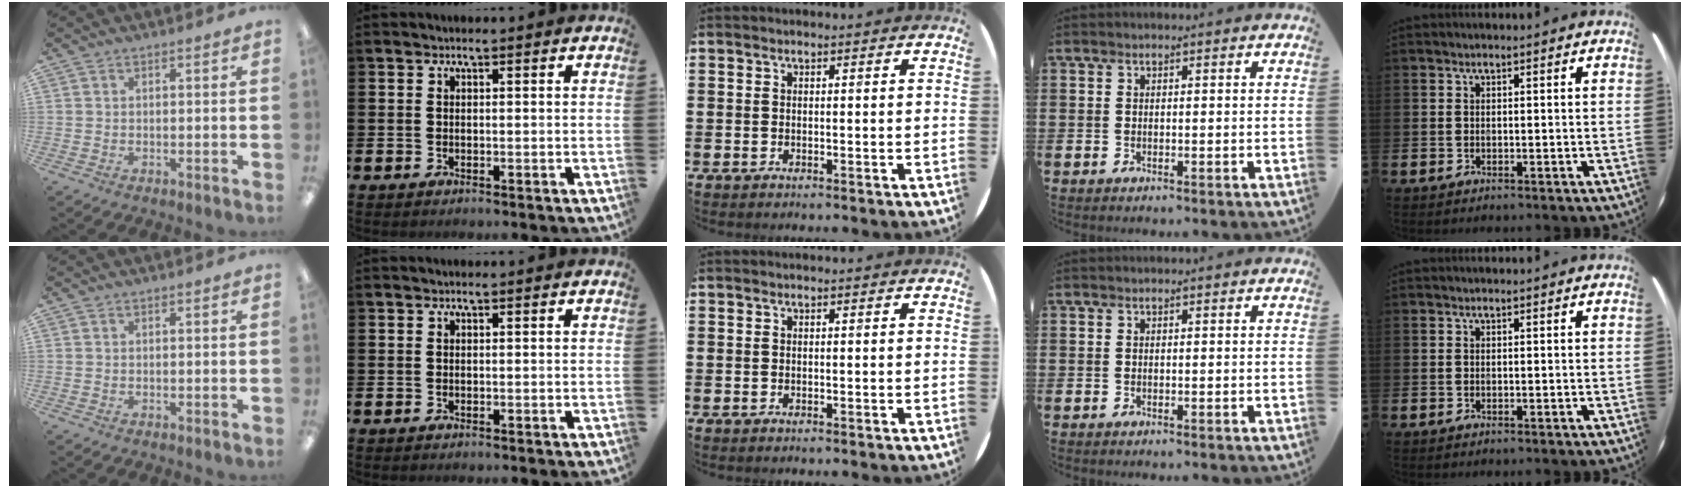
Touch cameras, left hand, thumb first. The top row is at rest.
{}